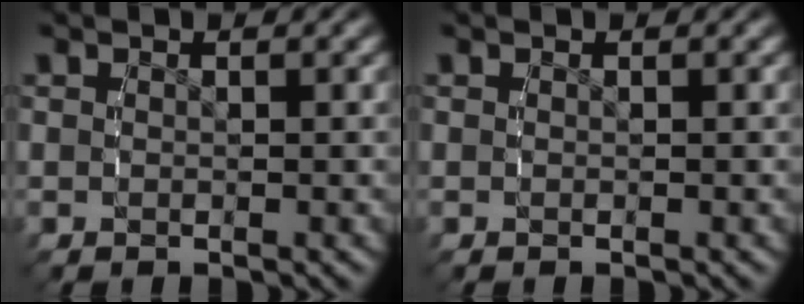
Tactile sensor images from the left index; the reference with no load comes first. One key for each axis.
{"total": 0.0}